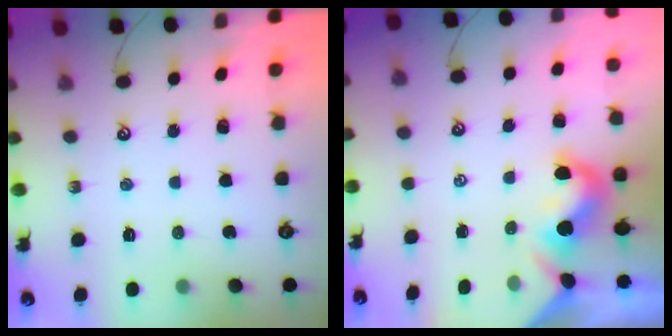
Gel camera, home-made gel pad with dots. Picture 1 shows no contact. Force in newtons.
{"total": 2.0, "press": 1.9, "slide": 0.5}